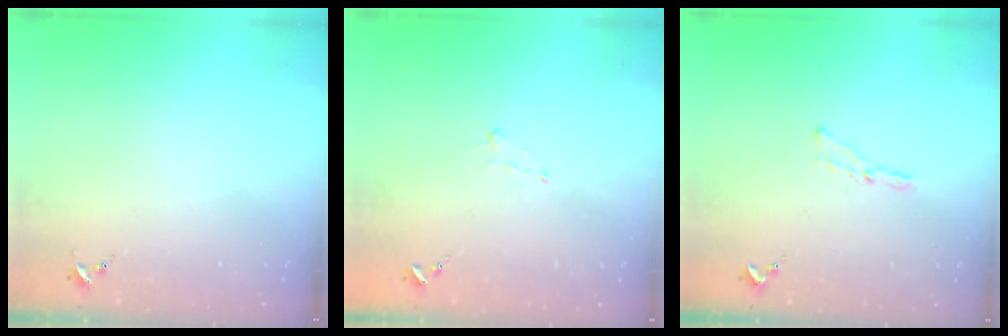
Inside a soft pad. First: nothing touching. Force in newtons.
{"total": 5.5, "press": 5.5, "slide": 0.7}
{"total": 5.2, "press": 5.2, "slide": 0.3}